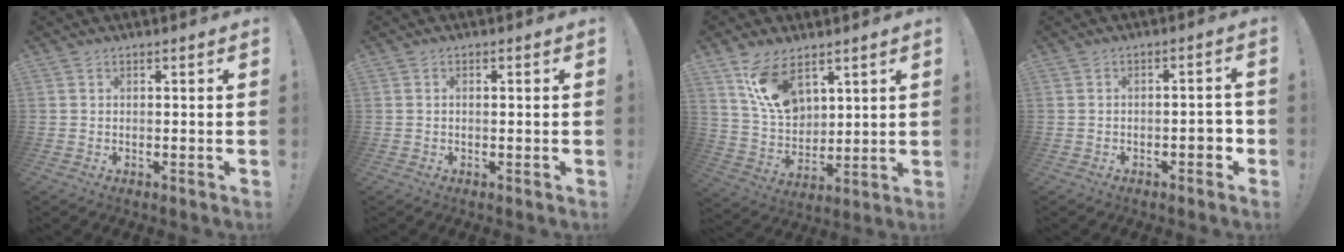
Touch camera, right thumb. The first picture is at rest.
{"total": 0.7, "force": [-0.2, 0.2, 0.6], "torque": [-0.010, 0.001, -0.003]}
{"total": 13.8, "force": [8.1, 8.1, 7.8], "torque": [-0.141, -0.036, 0.159]}
{"total": 4.1, "force": [-1.9, 1.9, 3.1], "torque": [-0.037, 0.008, -0.033]}